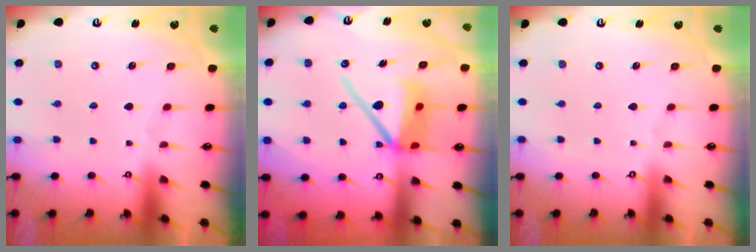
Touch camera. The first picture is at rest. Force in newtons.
{"total": 11.3, "press": 11.2, "slide": 1.5}
{"total": 0.0}